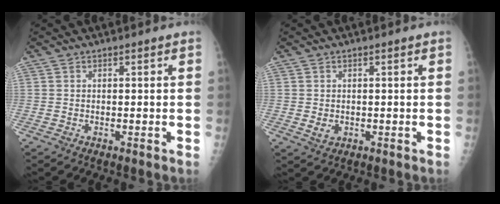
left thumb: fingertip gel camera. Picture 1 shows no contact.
{"total": 2.0, "force": [-0.2, 1.5, 1.2], "torque": [-0.017, -0.003, 0.004]}